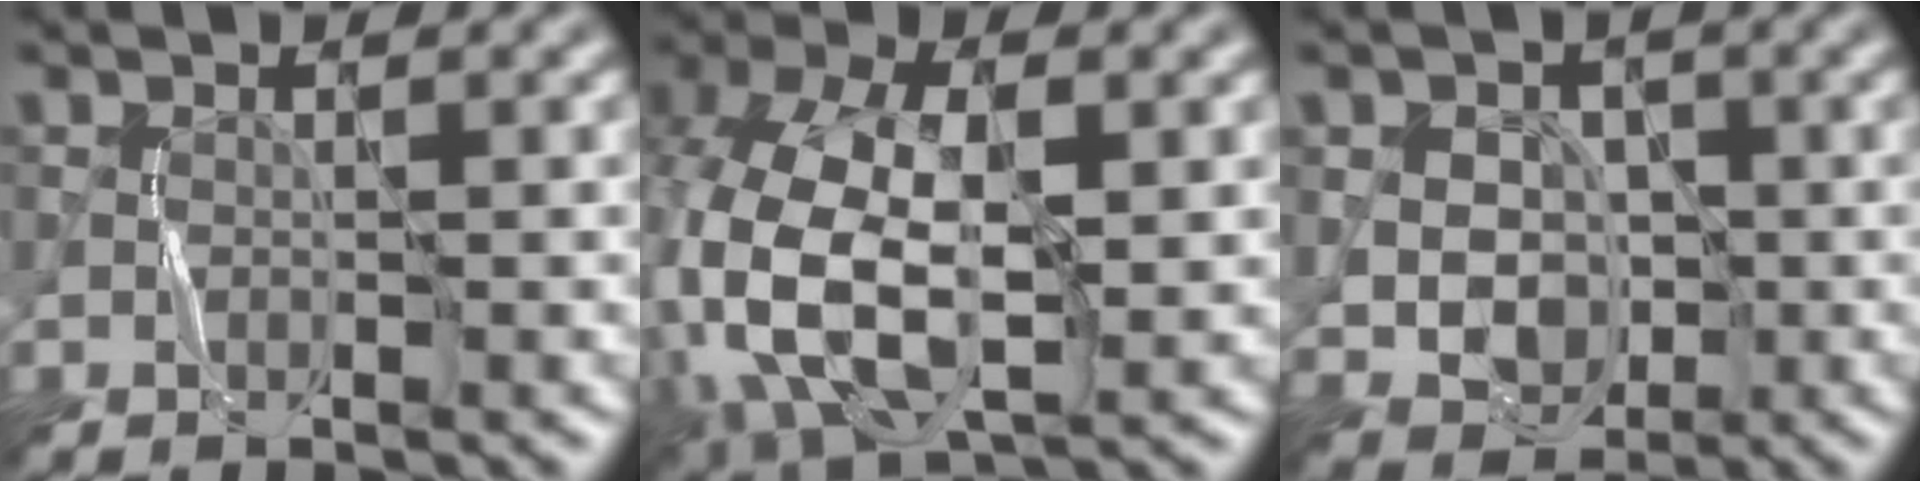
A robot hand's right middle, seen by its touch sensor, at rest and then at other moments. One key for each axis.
{"total": 14.9, "fx": -1.2, "fy": 8.8, "fz": 12.0, "tx": -0.265, "ty": -0.012, "tz": -0.015}
{"total": 5.0, "fx": -0.2, "fy": 4.2, "fz": 2.7, "tx": -0.036, "ty": -0.001, "tz": -0.007}